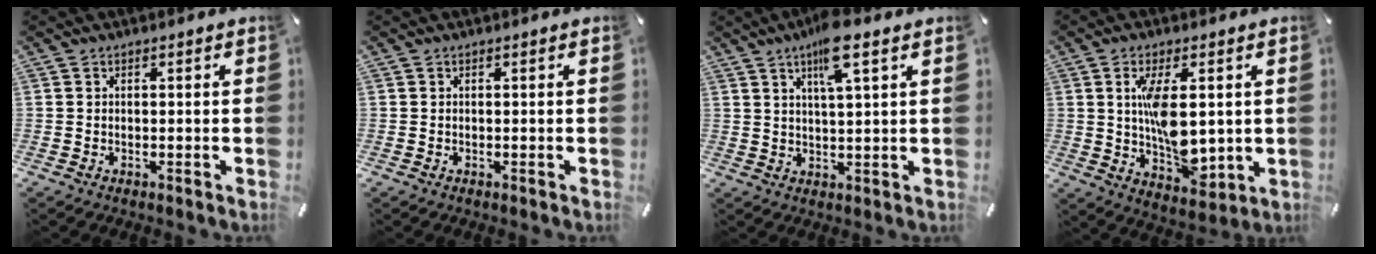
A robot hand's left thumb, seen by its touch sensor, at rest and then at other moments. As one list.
[{"total": 0.0}, {"total": 8.5, "force": [5.0, 1.7, 6.7], "torque": [-0.125, -0.003, 0.082]}, {"total": 11.8, "force": [1.4, 6.1, 9.9], "torque": [-0.175, -0.010, 0.023]}]